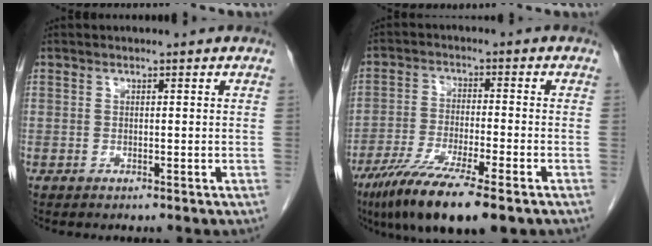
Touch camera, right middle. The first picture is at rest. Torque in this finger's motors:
{"motor_torque": [1.11, -1.03, 0.24, 0.09]}